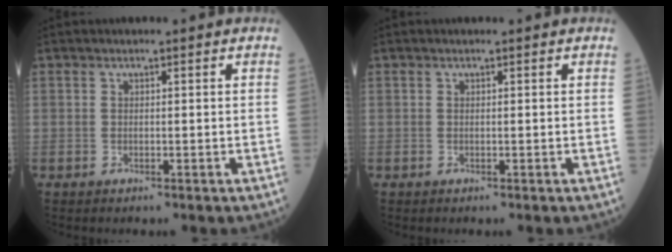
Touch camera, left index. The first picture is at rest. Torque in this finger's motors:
{"motor_torque": [0.00, 0.00, 0.00, 0.00]}